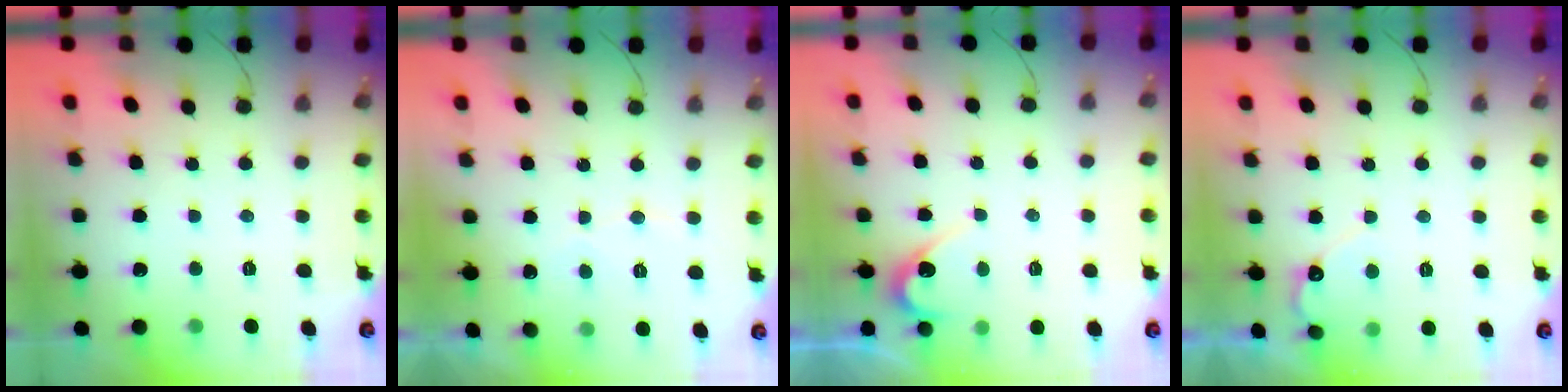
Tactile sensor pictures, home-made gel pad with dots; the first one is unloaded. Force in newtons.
{"total": 3.8, "press": 3.8, "slide": 0.2}
{"total": 3.8, "press": 3.8, "slide": 0.3}
{"total": 5.4, "press": 5.3, "slide": 0.4}